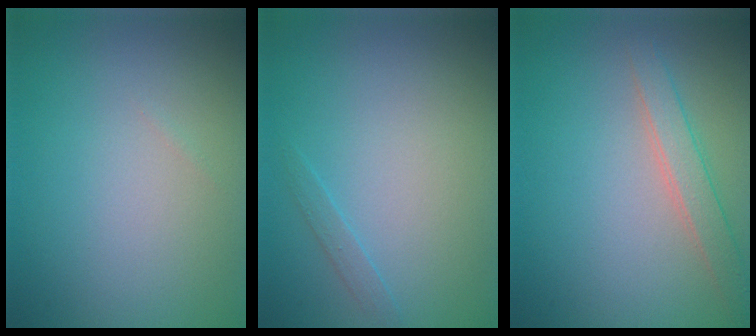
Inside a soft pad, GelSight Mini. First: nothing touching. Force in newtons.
{"total": 0.8, "press": 0.8, "slide": 0.1}
{"total": 2.3, "press": 2.3, "slide": 0.1}